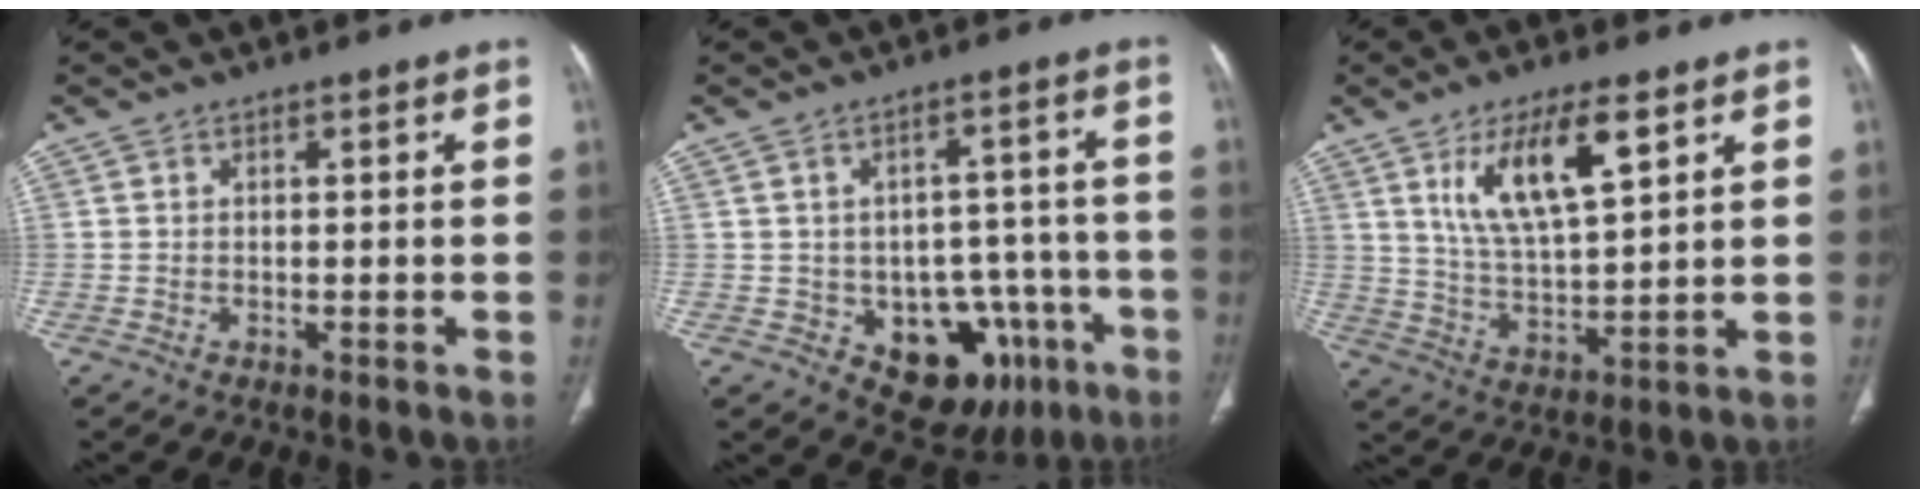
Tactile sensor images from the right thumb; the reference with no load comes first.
{"total": 14.4, "force": [-6.1, 9.7, 8.8], "torque": [-0.064, 0.040, -0.069]}
{"total": 12.7, "force": [6.0, 4.2, 10.4], "torque": [-0.181, -0.025, 0.120]}